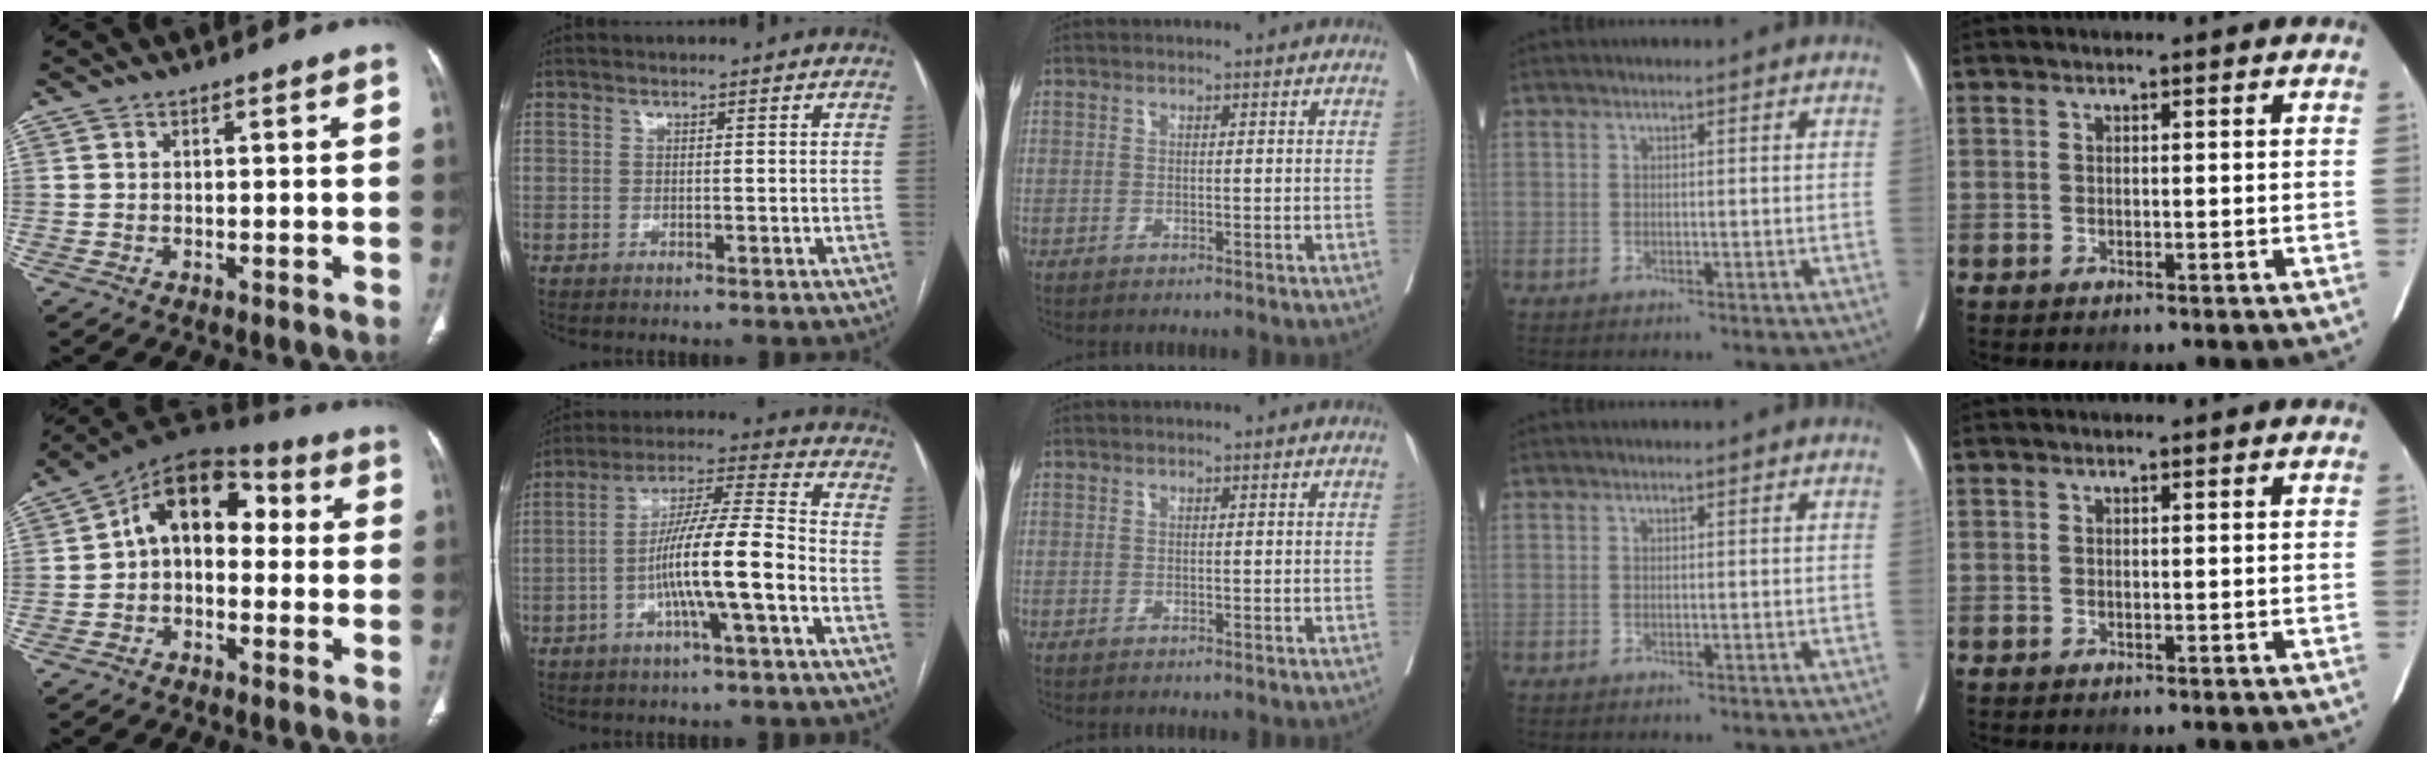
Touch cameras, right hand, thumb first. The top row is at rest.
{"thumb": {"total": 12.4, "force": [0.6, 8.6, 9.0], "torque": [-0.098, 0.045, -0.010]}, "index": {"total": 12.5, "force": [-4.0, 0.4, 11.8], "torque": [-0.213, 0.013, -0.073]}}